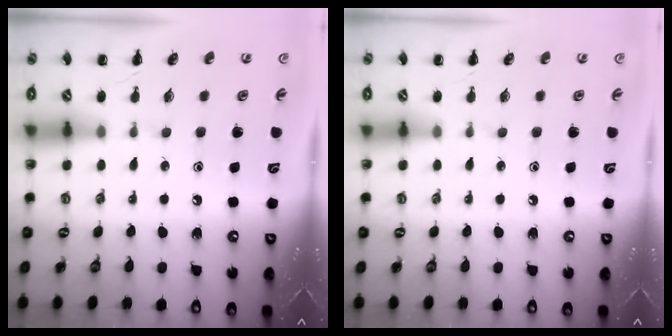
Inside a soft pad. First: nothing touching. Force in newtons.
{"total": 0.0}